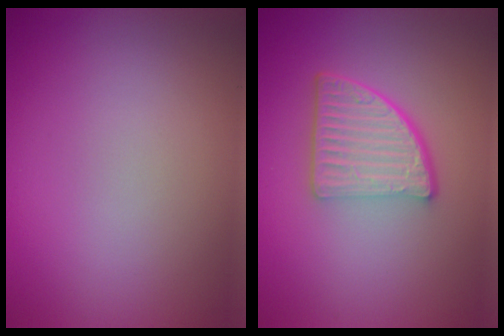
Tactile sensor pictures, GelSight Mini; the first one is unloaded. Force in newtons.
{"total": 5.2, "press": 3.5, "slide": 3.8}